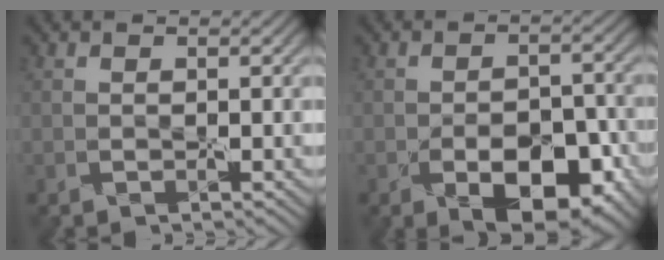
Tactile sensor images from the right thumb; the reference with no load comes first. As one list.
[{"total": 7.7, "force": [-4.0, 3.8, 5.4], "torque": [-0.074, -0.004, -0.055]}]